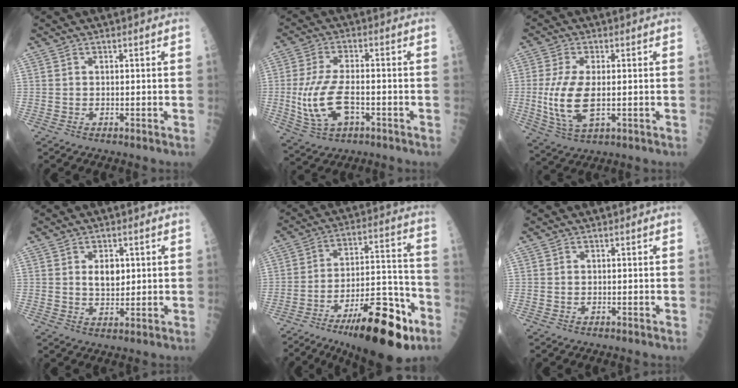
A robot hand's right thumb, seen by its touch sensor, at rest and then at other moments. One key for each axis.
{"total": 11.6, "fx": -2.2, "fy": 5.7, "fz": 9.8, "tx": -0.207, "ty": 0.011, "tz": -0.035}
{"total": 10.6, "fx": -0.8, "fy": 4.7, "fz": 9.4, "tx": -0.205, "ty": -0.010, "tz": -0.008}
{"total": 4.4, "fx": 1.0, "fy": 2.8, "fz": 3.2, "tx": -0.035, "ty": -0.007, "tz": 0.019}
{"total": 24.6, "fx": -13.1, "fy": 7.8, "fz": 19.3, "tx": -0.270, "ty": 0.061, "tz": -0.203}
{"total": 0.0}